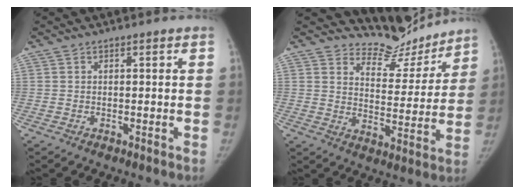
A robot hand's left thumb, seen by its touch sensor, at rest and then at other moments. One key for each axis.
{"total": 10.7, "fx": 10.4, "fy": 2.8, "fz": -0.3, "tx": 0.037, "ty": -0.101, "tz": 0.154}